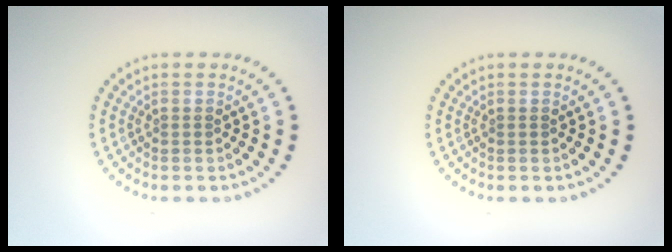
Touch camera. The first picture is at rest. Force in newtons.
{"total": 0.0}